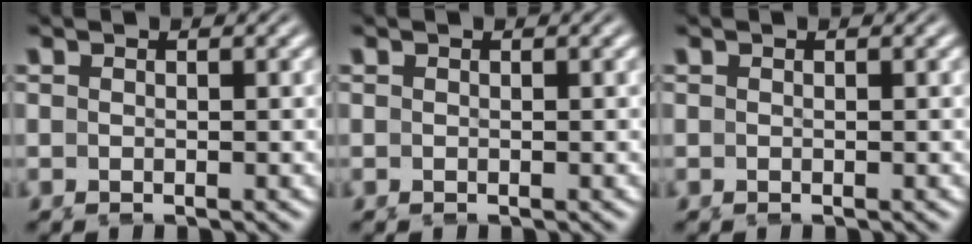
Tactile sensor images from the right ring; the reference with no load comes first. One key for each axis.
{"total": 0.0}
{"total": 0.0}